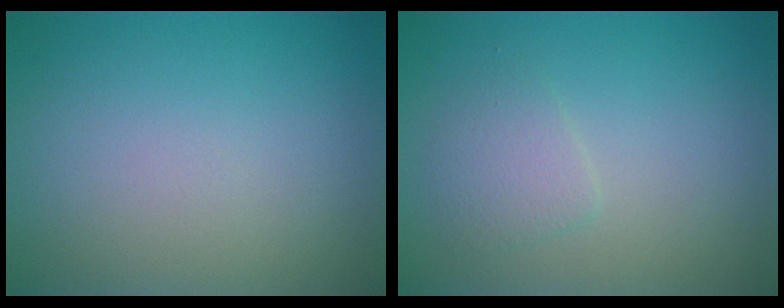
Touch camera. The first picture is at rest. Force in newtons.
{"total": 1.8, "press": 1.8, "slide": 0.1}